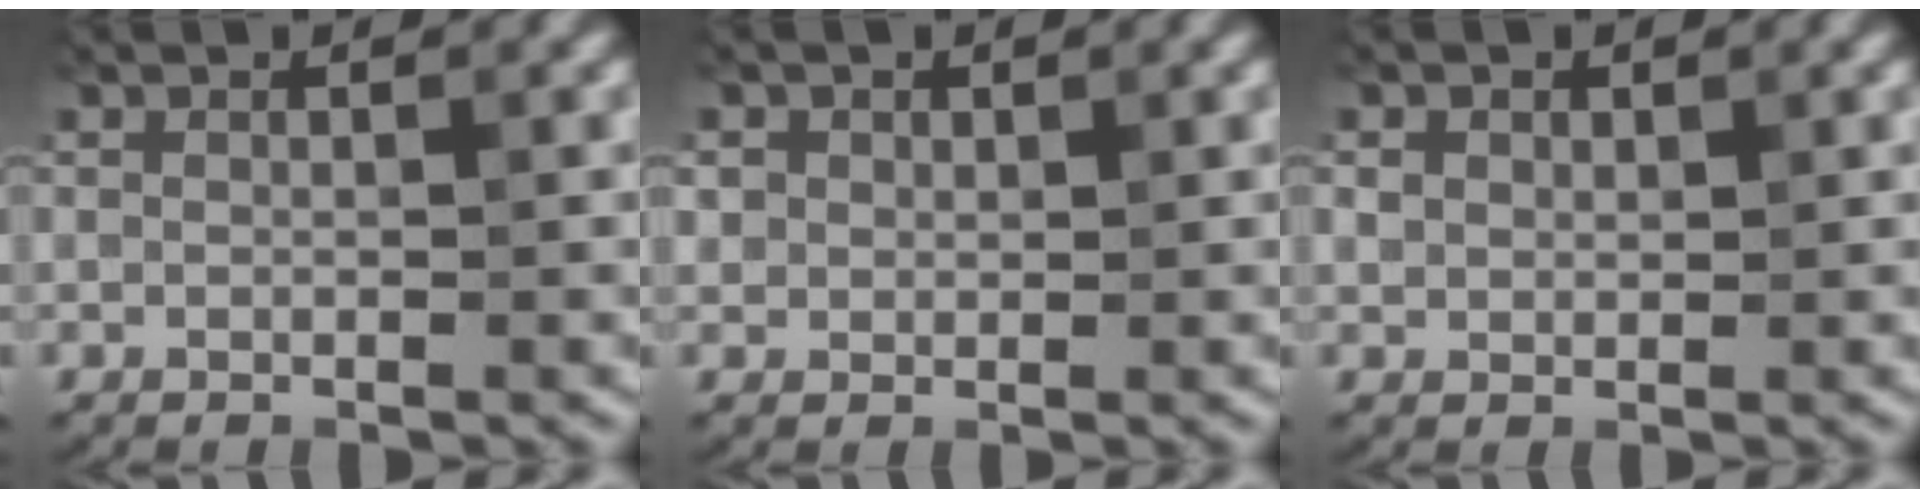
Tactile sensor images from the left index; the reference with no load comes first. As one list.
[{"total": 1.3, "force": [0.5, 1.2, 0.2], "torque": [-0.004, -0.006, 0.014]}, {"total": 1.1, "force": [0.5, 0.9, 0.3], "torque": [-0.009, -0.002, 0.011]}]